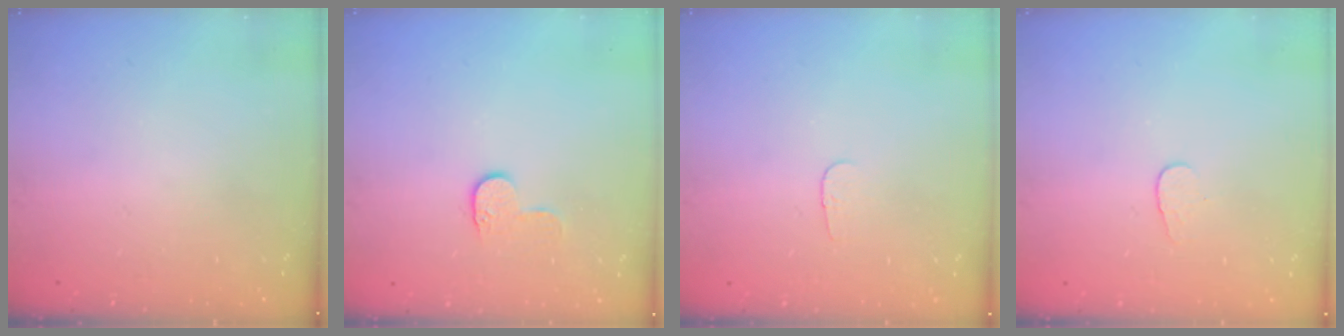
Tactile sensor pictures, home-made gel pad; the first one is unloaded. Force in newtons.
{"total": 4.6, "press": 4.6, "slide": 0.3}
{"total": 2.8, "press": 2.8, "slide": 0.3}
{"total": 3.9, "press": 3.9, "slide": 0.4}